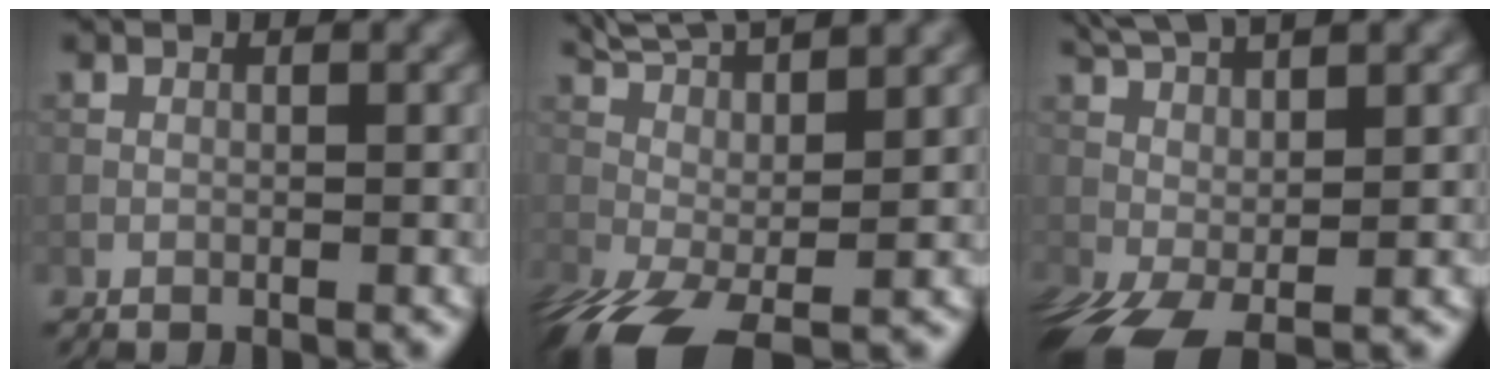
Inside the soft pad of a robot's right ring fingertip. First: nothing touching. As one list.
[{"total": 8.6, "force": [0.6, 3.0, 8.0], "torque": [-0.158, -0.001, 0.009]}, {"total": 7.1, "force": [0.9, 2.6, 6.5], "torque": [-0.134, 0.005, 0.011]}]